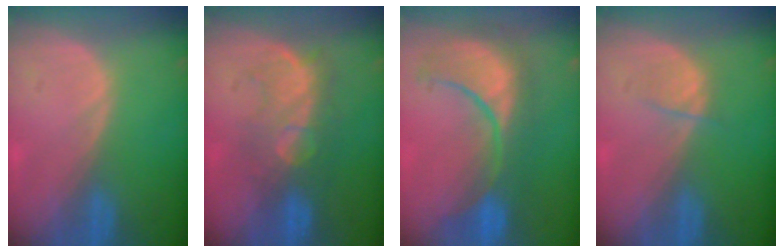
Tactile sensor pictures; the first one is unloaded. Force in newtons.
{"total": 8.0, "press": 7.8, "slide": 1.9}
{"total": 10.5, "press": 10.0, "slide": 3.4}
{"total": 1.9, "press": 1.9, "slide": 0.4}